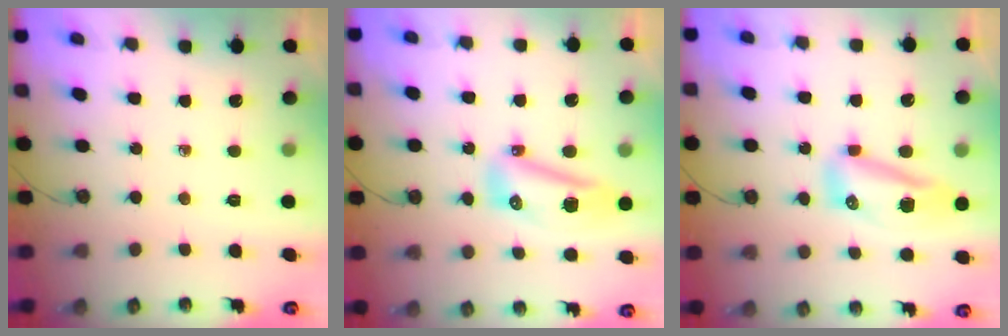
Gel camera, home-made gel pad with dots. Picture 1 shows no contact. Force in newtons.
{"total": 10.1, "press": 10.1, "slide": 1.2}
{"total": 12.1, "press": 10.7, "slide": 5.6}